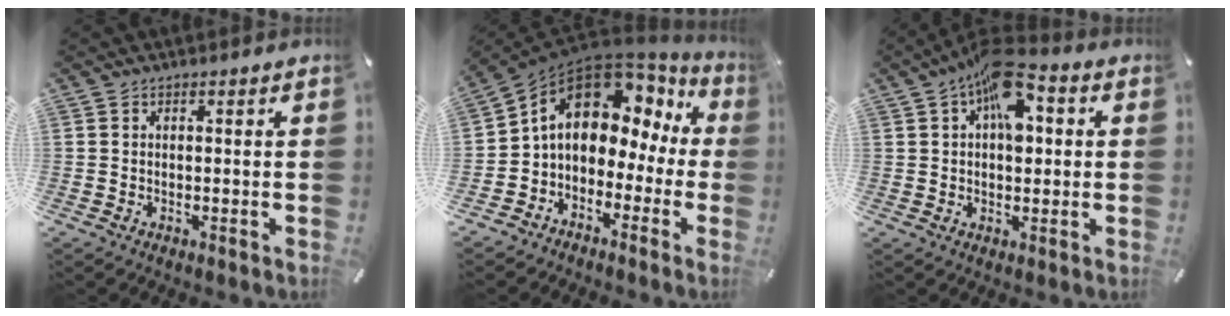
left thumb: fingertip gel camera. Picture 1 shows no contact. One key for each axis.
{"total": 11.2, "fx": 3.5, "fy": 8.5, "fz": 6.6, "tx": -0.112, "ty": -0.018, "tz": 0.061}
{"total": 11.6, "fx": 3.9, "fy": 6.4, "fz": 8.9, "tx": -0.122, "ty": -0.012, "tz": 0.067}